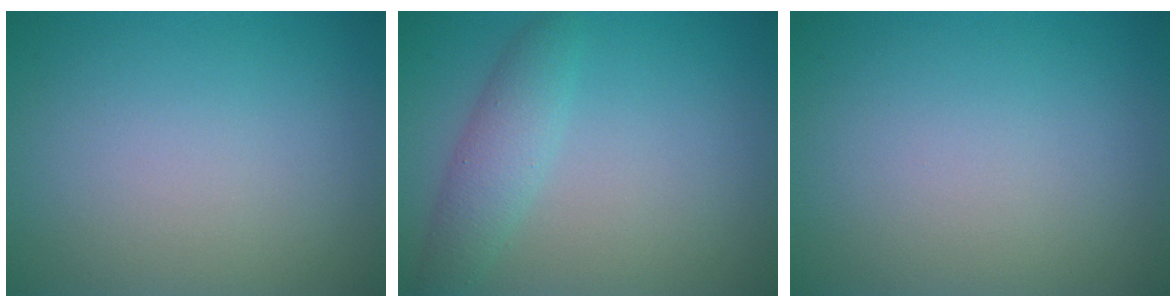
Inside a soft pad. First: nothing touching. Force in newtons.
{"total": 2.9, "press": 2.9, "slide": 0.2}
{"total": 0.0}